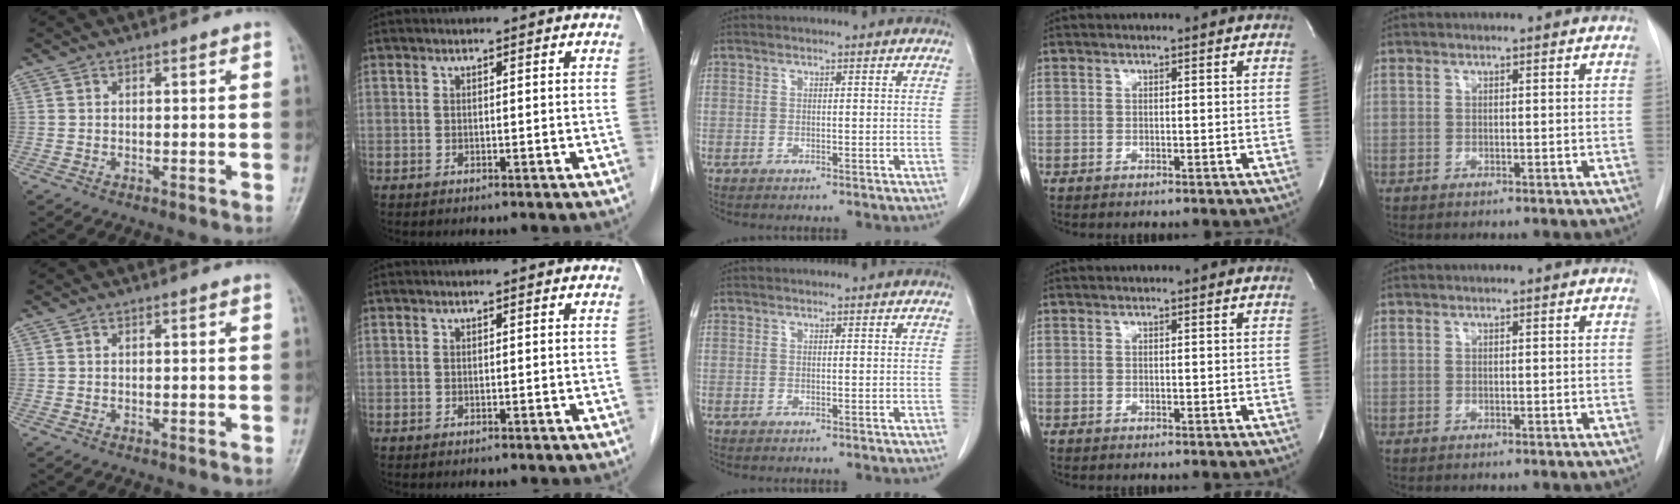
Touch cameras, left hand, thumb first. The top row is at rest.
{}